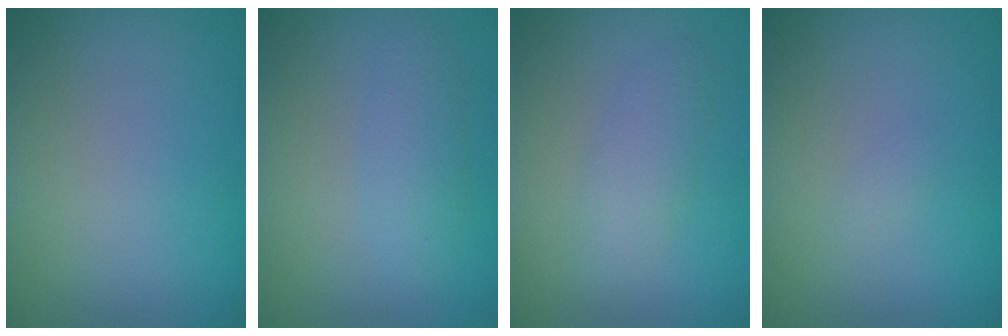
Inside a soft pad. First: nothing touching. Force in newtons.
{"total": 2.2, "press": 2.2, "slide": 0.1}
{"total": 2.4, "press": 2.4, "slide": 0.2}
{"total": 0.5, "press": 0.5, "slide": 0.0}